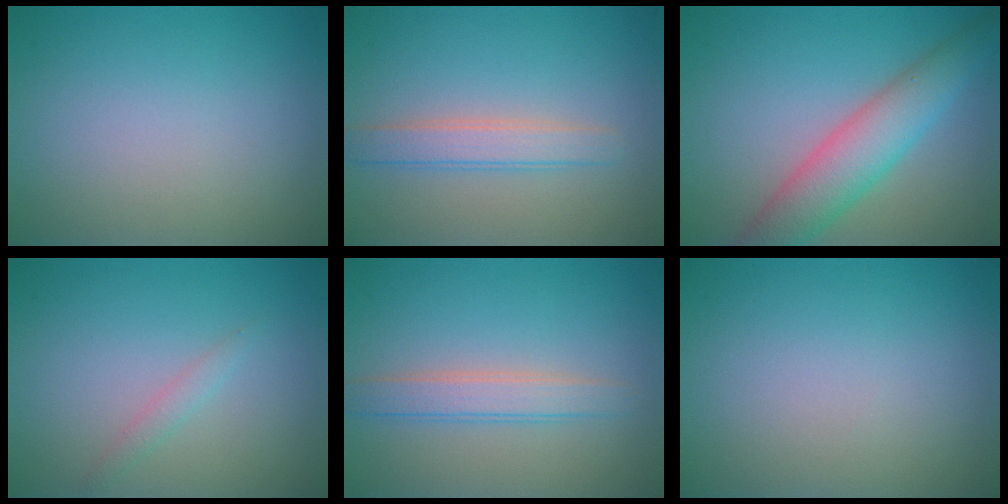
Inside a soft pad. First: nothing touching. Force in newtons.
{"total": 2.6, "press": 2.6, "slide": 0.2}
{"total": 5.7, "press": 5.7, "slide": 0.1}
{"total": 1.0, "press": 0.9, "slide": 0.1}
{"total": 2.6, "press": 2.6, "slide": 0.0}
{"total": 0.0}